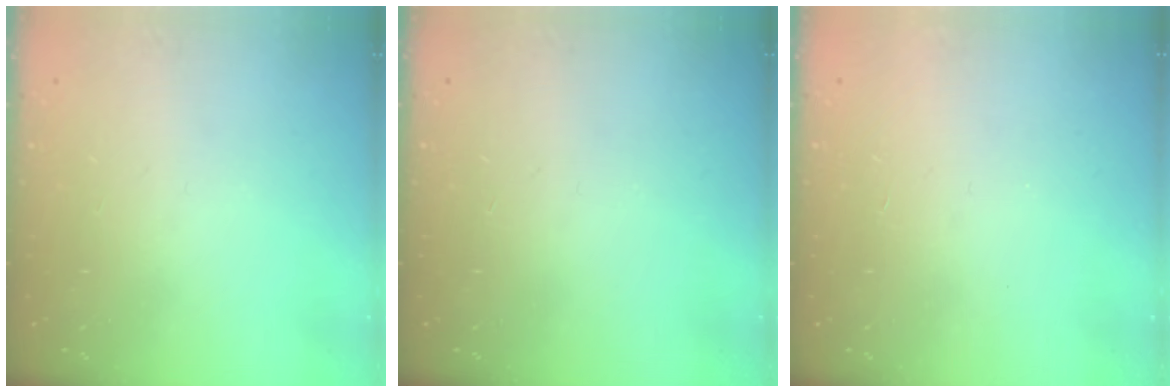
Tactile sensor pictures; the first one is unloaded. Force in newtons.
{"total": 0.0}
{"total": 1.6, "press": 1.6, "slide": 0.1}